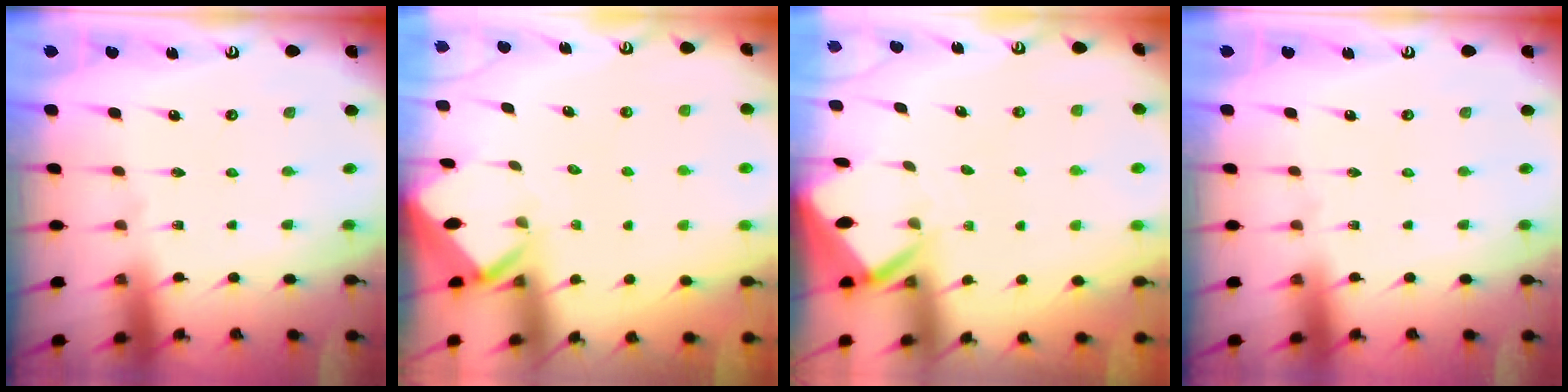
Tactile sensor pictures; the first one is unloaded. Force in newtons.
{"total": 2.3, "press": 2.3, "slide": 0.2}
{"total": 3.2, "press": 3.2, "slide": 0.3}
{"total": 0.0}